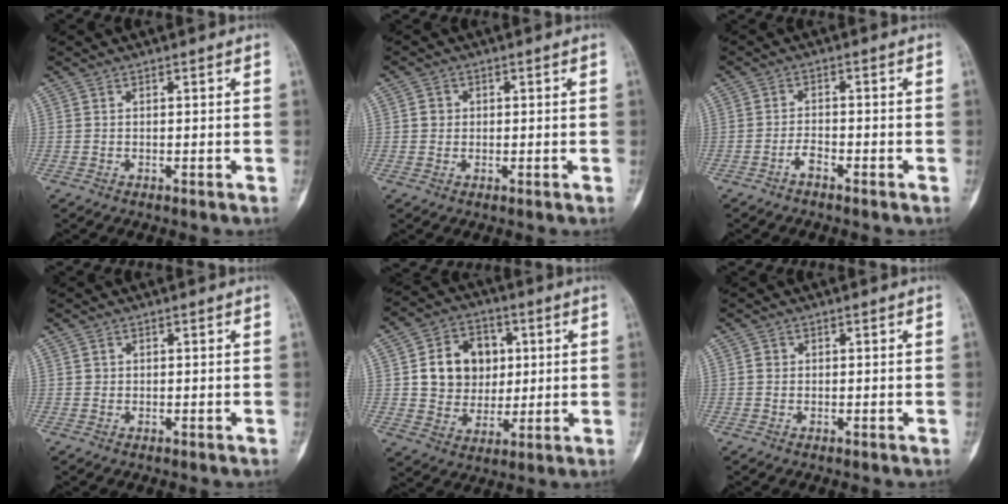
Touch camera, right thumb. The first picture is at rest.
{"total": 2.0, "force": [0.2, 1.9, 0.6], "torque": [0.000, 0.004, 0.001]}
{"total": 2.1, "force": [-1.6, 0.7, 1.2], "torque": [-0.022, 0.012, -0.032]}
{"total": 0.6, "force": [0.1, 0.6, 0.1], "torque": [0.004, 0.003, 0.002]}
{"total": 12.9, "force": [2.2, 10.9, 6.5], "torque": [-0.060, 0.001, 0.042]}
{"total": 1.0, "force": [0.1, 1.0, 0.3], "torque": [-0.002, 0.003, 0.000]}